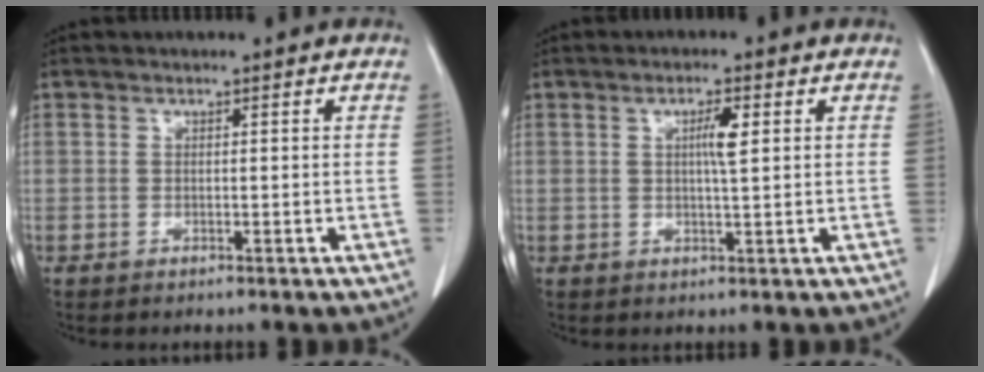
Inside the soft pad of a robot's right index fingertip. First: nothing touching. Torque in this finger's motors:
{"motor_torque": [0.18, 0.17, 0.07, 0.05]}